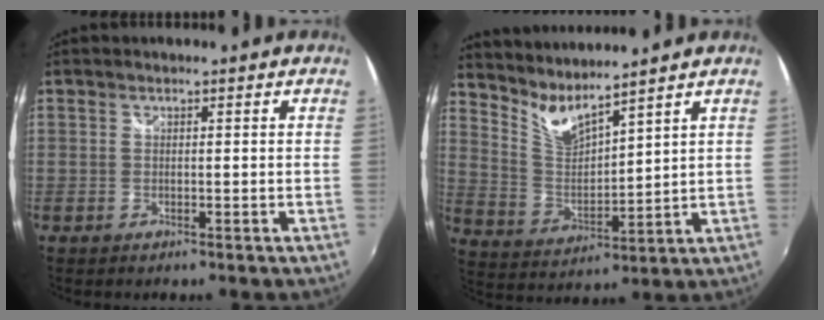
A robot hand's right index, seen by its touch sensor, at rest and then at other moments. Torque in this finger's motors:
{"motor_torque": [-0.26, 0.21, -0.05, 0.01]}